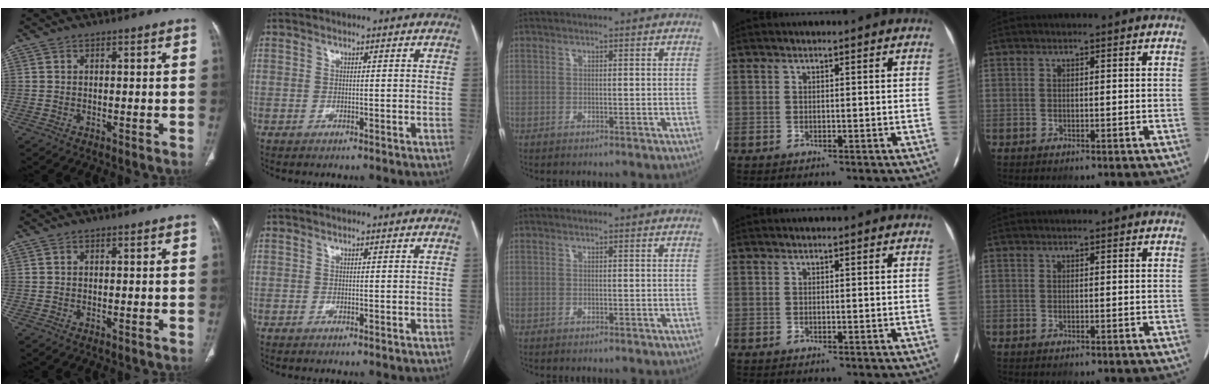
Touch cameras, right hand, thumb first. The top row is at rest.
{}